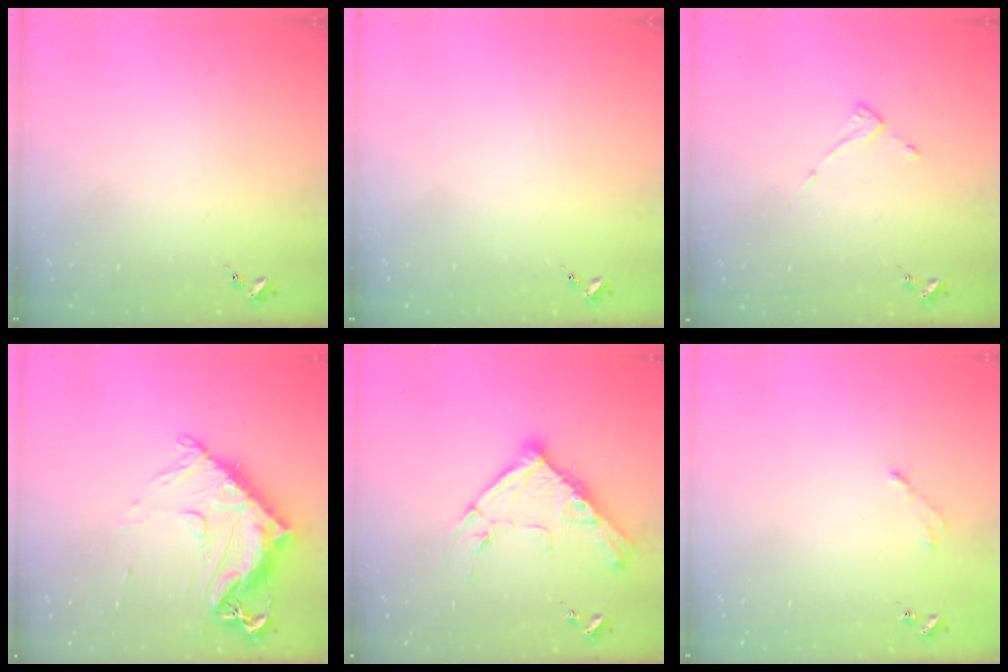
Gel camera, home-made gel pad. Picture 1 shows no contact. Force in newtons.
{"total": 0.0}
{"total": 3.9, "press": 3.8, "slide": 0.4}
{"total": 14.6, "press": 14.5, "slide": 1.5}
{"total": 16.4, "press": 16.3, "slide": 1.4}
{"total": 2.8, "press": 2.8, "slide": 0.4}